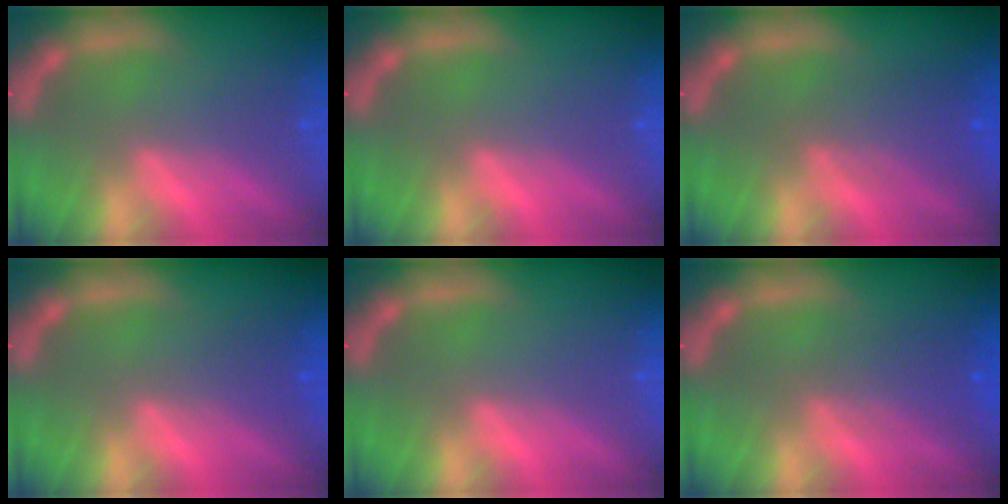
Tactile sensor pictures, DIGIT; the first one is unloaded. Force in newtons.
{"total": 0.0}
{"total": 3.6}
{"total": 1.5}
{"total": 0.0}
{"total": 3.0}